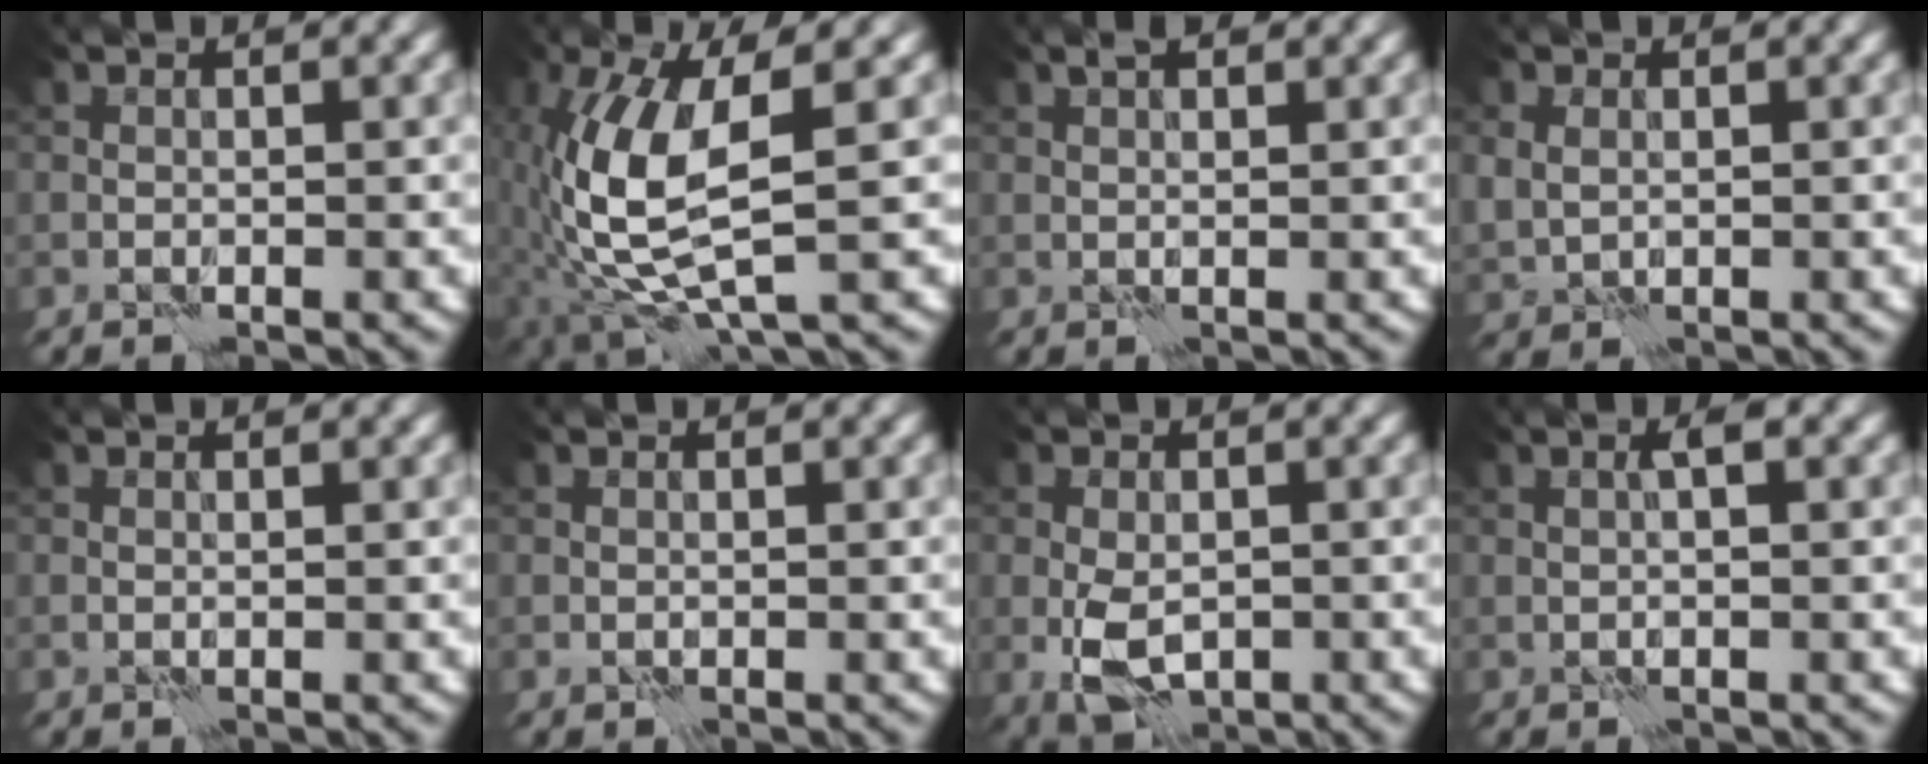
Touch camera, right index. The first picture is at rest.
{"total": 8.8, "force": [0.1, 3.2, 8.2], "torque": [-0.188, 0.002, 0.003]}
{"total": 1.3, "force": [0.9, 0.5, 0.8], "torque": [-0.016, 0.006, 0.015]}
{"total": 1.9, "force": [0.4, 1.6, 0.9], "torque": [-0.026, 0.002, 0.014]}
{"total": 0.0}
{"total": 0.0}
{"total": 4.4, "force": [-1.0, 2.7, 3.3], "torque": [-0.065, -0.010, -0.018]}
{"total": 1.3, "force": [0.3, 0.2, 1.2], "torque": [-0.022, 0.007, 0.005]}